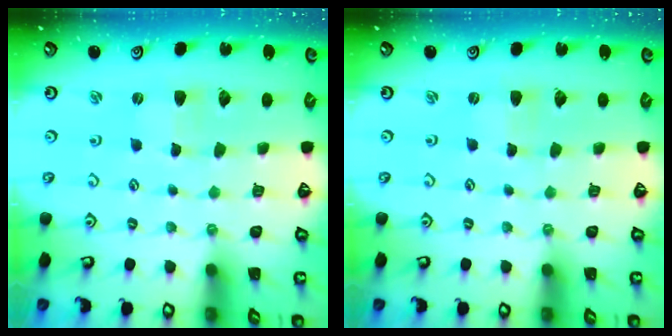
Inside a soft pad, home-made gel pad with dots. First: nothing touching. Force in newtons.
{"total": 0.0}